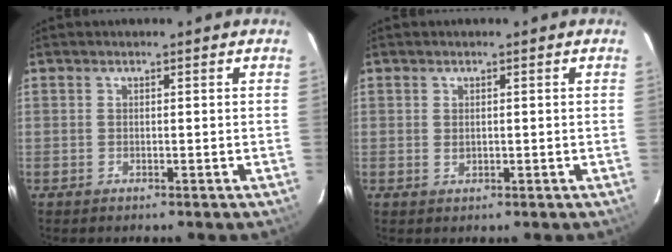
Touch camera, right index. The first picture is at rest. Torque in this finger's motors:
{"motor_torque": [0.01, 0.05, 0.08, 0.00]}